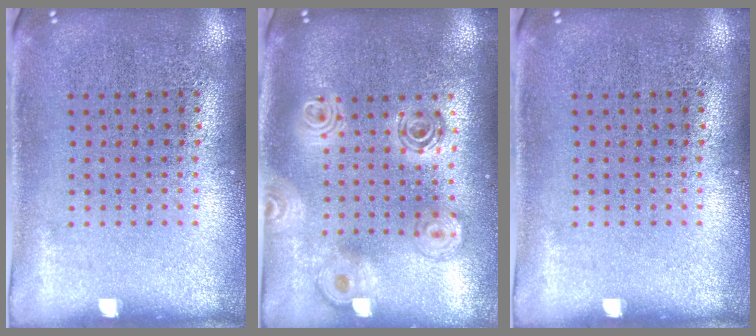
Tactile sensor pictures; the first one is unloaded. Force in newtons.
{"total": 2.1, "press": 1.7, "slide": 1.2}
{"total": 0.0}